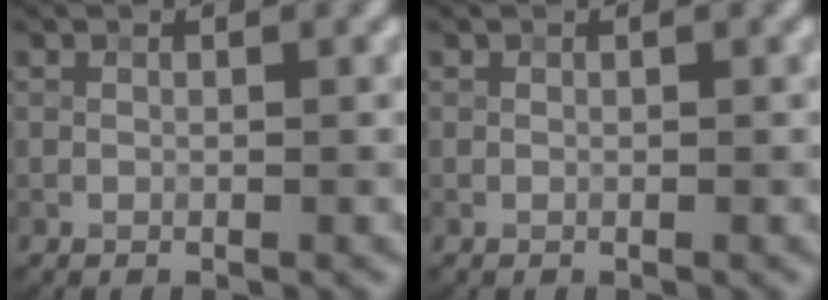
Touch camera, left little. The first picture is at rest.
{"total": 0.0}